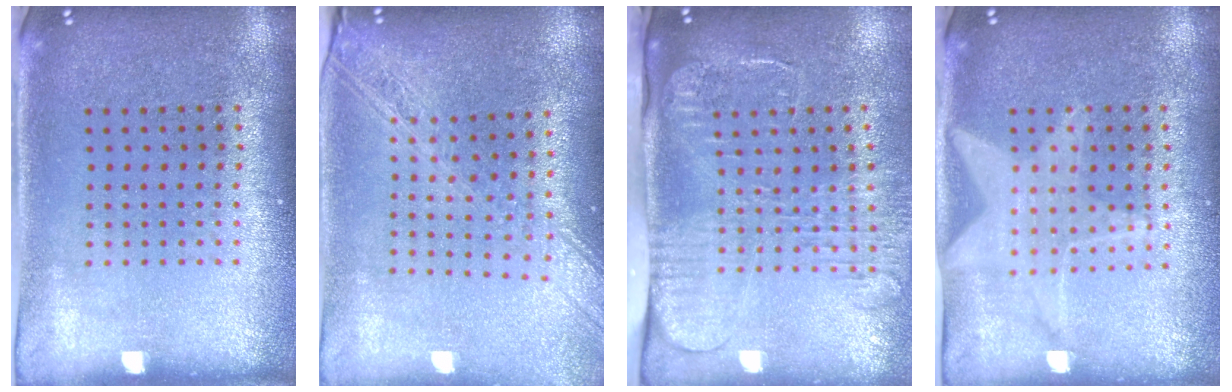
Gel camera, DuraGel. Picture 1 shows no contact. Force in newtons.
{"total": 2.2, "press": 1.9, "slide": 1.2}
{"total": 2.6, "press": 2.1, "slide": 1.7}
{"total": 1.5, "press": 1.5, "slide": 0.3}